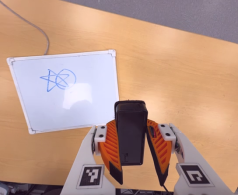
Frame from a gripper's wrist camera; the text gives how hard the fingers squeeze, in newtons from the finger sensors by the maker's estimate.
{"total": 9.0, "left": 7.6, "right": 10.5}